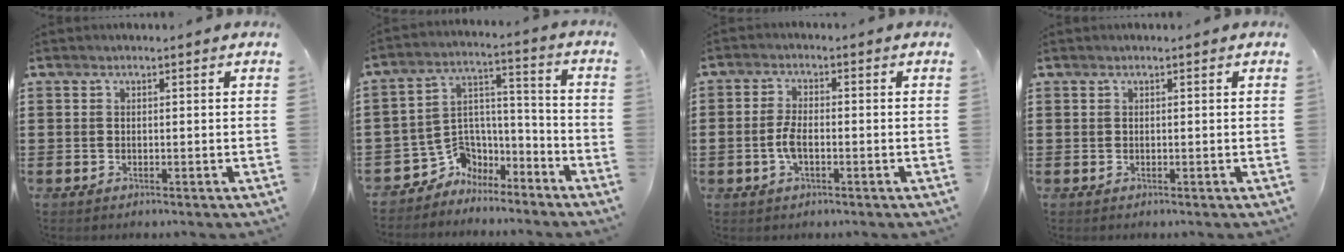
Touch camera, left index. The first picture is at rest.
{"total": 6.1, "force": [-4.6, 4.0, 0.6], "torque": [-0.026, 0.010, -0.091]}
{"total": 3.7, "force": [-0.9, 1.6, 3.3], "torque": [-0.081, -0.002, -0.023]}
{"total": 0.0}